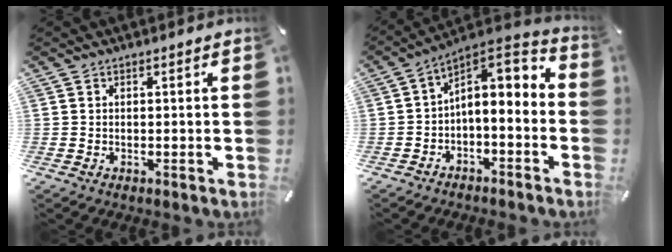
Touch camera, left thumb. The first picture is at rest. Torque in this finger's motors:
{"motor_torque": [-0.13, 1.09, 0.49, 0.35, 0.34]}